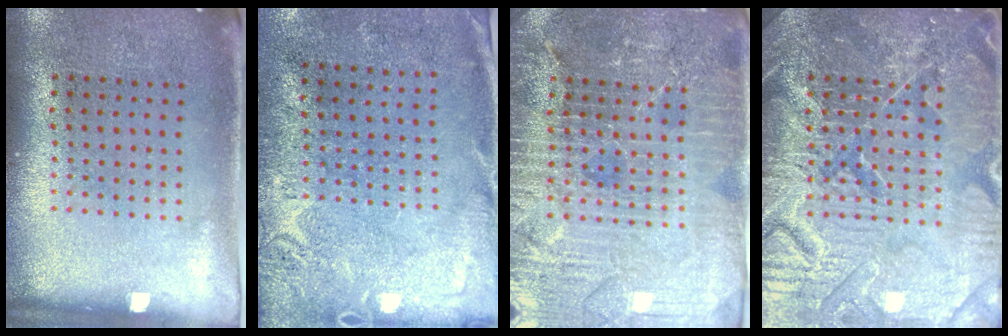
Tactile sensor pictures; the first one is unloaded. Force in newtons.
{"total": 2.7, "press": 2.3, "slide": 1.5}
{"total": 4.5, "press": 4.2, "slide": 1.5}
{"total": 6.0, "press": 5.9, "slide": 0.7}